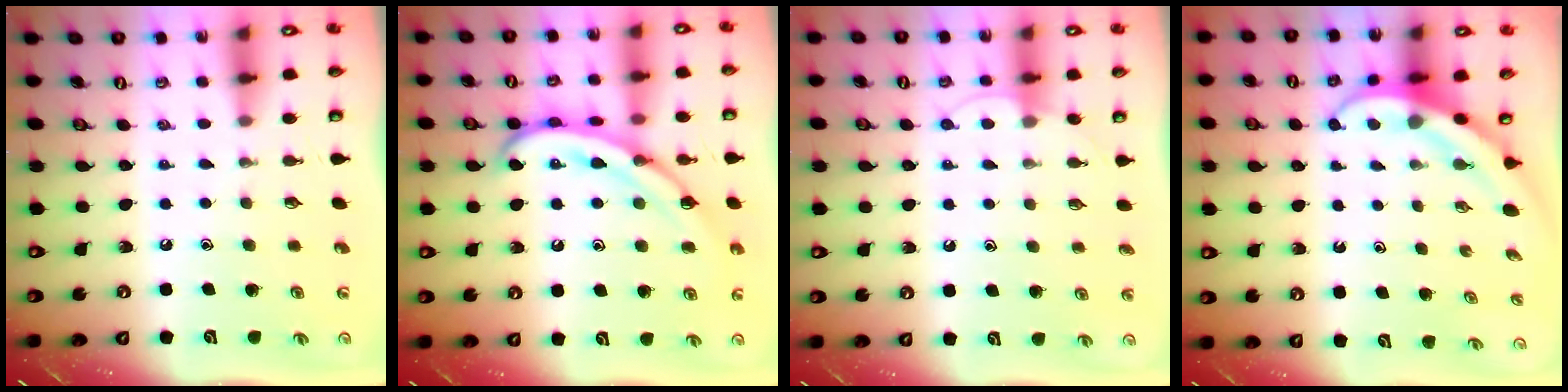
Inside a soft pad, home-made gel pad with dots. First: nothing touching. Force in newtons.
{"total": 15.7, "press": 15.7, "slide": 0.7}
{"total": 6.1, "press": 6.1, "slide": 0.6}
{"total": 4.0, "press": 4.0, "slide": 0.4}